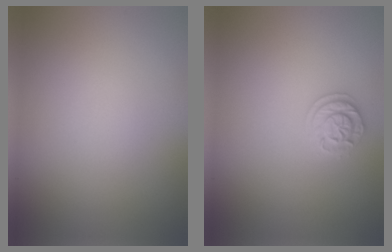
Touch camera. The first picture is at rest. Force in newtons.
{"total": 1.8, "press": 1.8, "slide": 0.5}